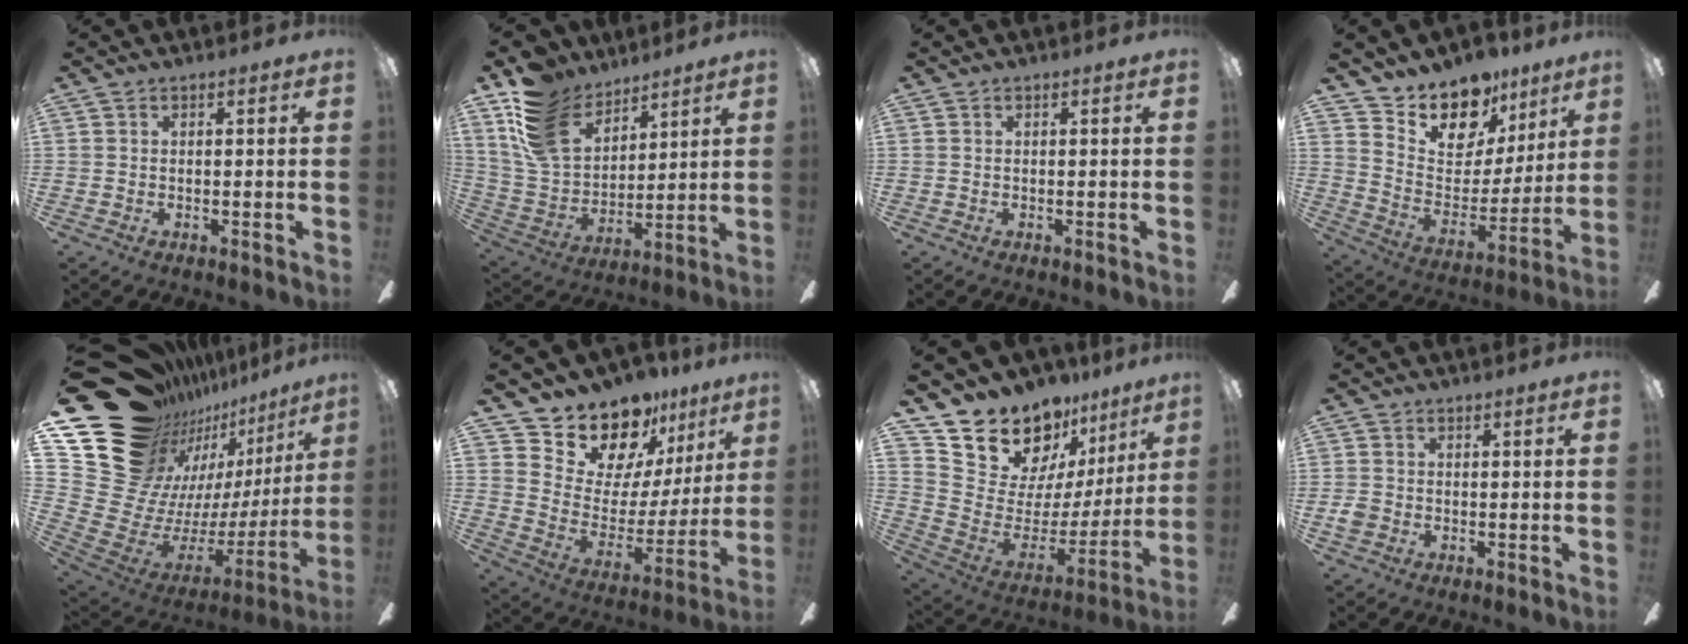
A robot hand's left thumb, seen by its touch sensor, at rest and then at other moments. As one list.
[{"total": 16.7, "force": [10.8, 10.4, 7.4], "torque": [-0.176, -0.048, 0.211]}, {"total": 0.0}, {"total": 13.1, "force": [9.7, 7.9, 3.7], "torque": [-0.072, -0.077, 0.183]}, {"total": 27.0, "force": [16.0, 17.3, 13.1], "torque": [-0.206, -0.163, 0.357]}, {"total": 16.1, "force": [14.0, 7.3, 3.3], "torque": [-0.084, -0.121, 0.255]}, {"total": 15.9, "force": [14.1, 6.5, 3.1], "torque": [-0.070, -0.137, 0.260]}, {"total": 2.2, "force": [-0.5, 2.0, 0.9], "torque": [-0.015, 0.006, -0.010]}]